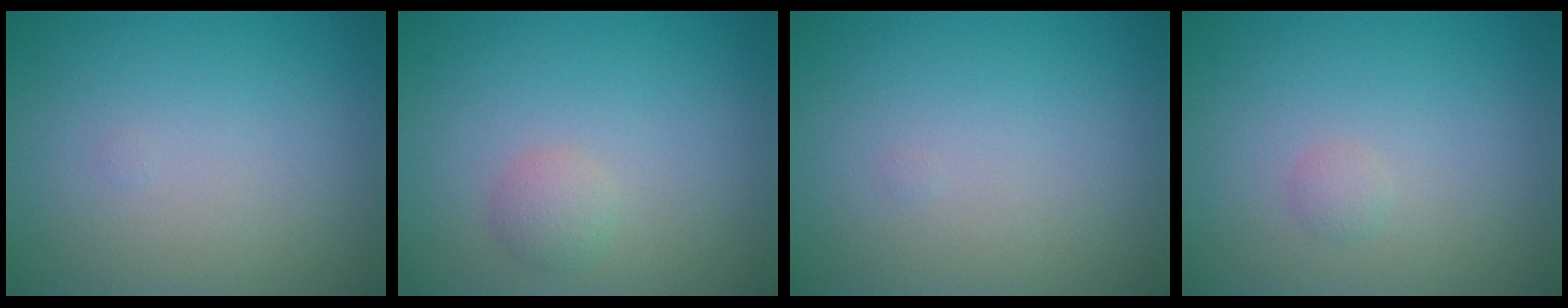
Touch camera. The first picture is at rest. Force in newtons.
{"total": 1.4, "press": 1.4, "slide": 0.0}
{"total": 0.0}
{"total": 0.7, "press": 0.7, "slide": 0.0}